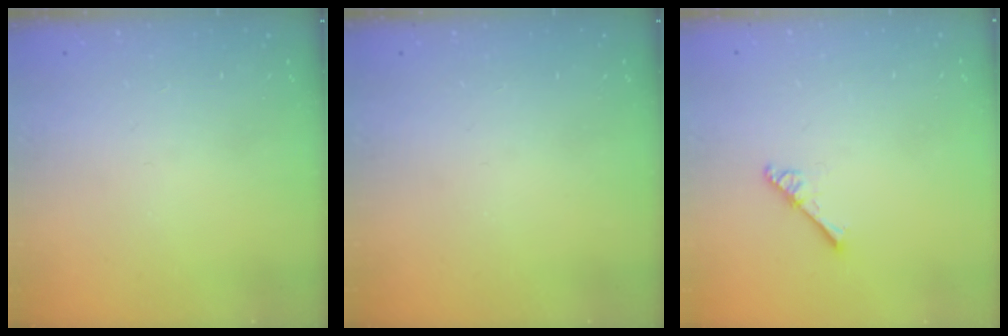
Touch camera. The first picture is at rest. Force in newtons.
{"total": 0.0}
{"total": 2.5, "press": 2.5, "slide": 0.3}